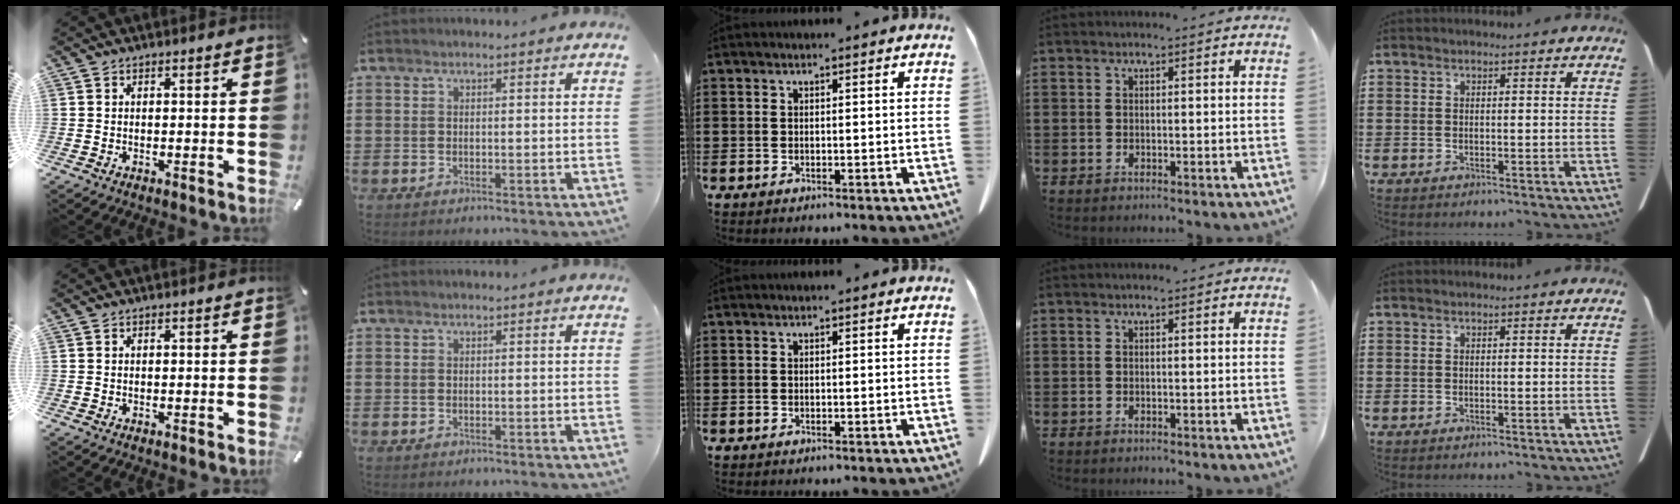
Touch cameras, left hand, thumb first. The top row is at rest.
{}